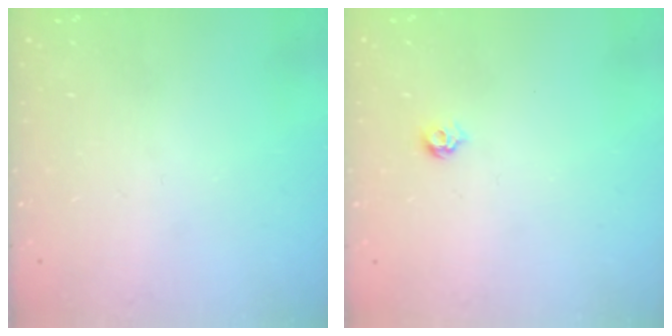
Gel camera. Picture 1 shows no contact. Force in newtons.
{"total": 4.4, "press": 4.3, "slide": 0.9}